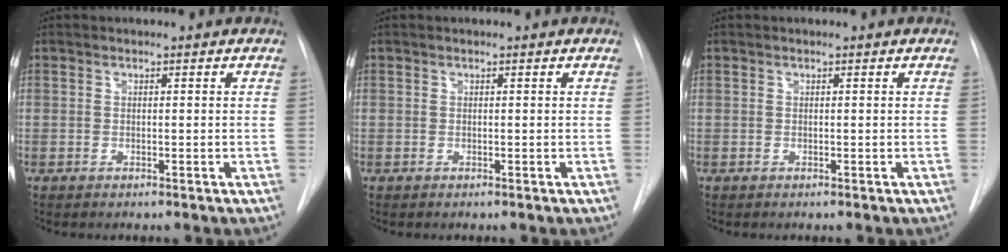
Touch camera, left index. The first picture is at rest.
{"total": 0.0}
{"total": 0.0}